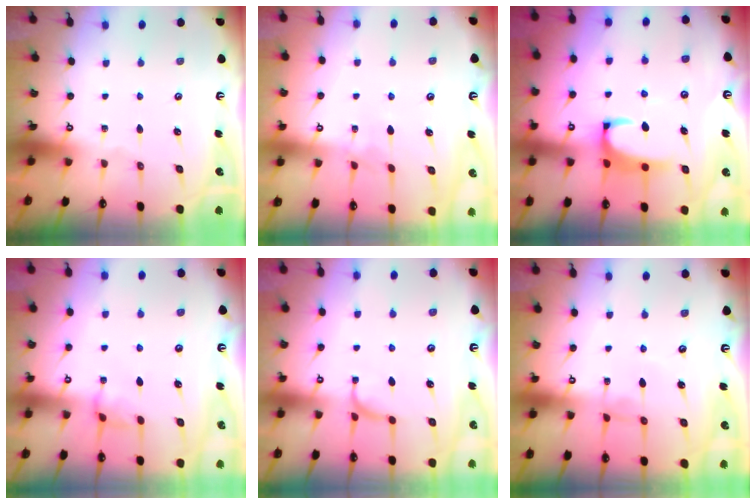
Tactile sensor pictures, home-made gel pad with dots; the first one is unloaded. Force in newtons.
{"total": 2.5, "press": 2.5, "slide": 0.4}
{"total": 2.1, "press": 1.9, "slide": 1.0}
{"total": 2.7, "press": 2.7, "slide": 0.4}
{"total": 2.2, "press": 2.2, "slide": 0.4}
{"total": 0.8, "press": 0.7, "slide": 0.5}